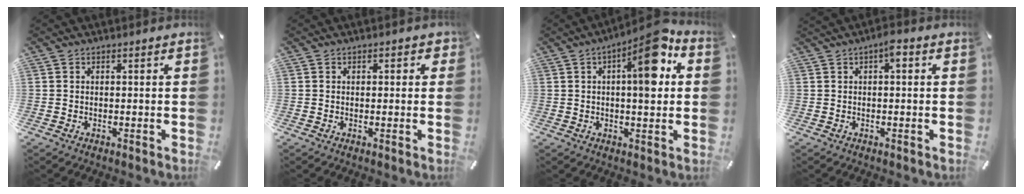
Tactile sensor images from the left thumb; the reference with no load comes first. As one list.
[{"total": 1.5, "force": [0.3, 1.0, 1.0], "torque": [-0.011, 0.004, 0.001]}, {"total": 13.6, "force": [3.9, 4.5, 12.2], "torque": [-0.164, -0.015, 0.054]}, {"total": 3.2, "force": [0.9, 1.2, 2.8], "torque": [-0.041, 0.002, 0.009]}]